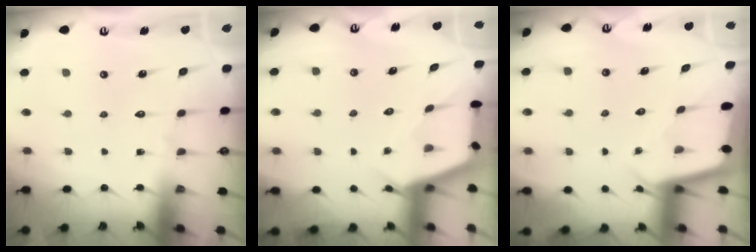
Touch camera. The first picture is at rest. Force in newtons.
{"total": 2.7, "press": 2.7, "slide": 0.3}
{"total": 2.1, "press": 2.1, "slide": 0.1}